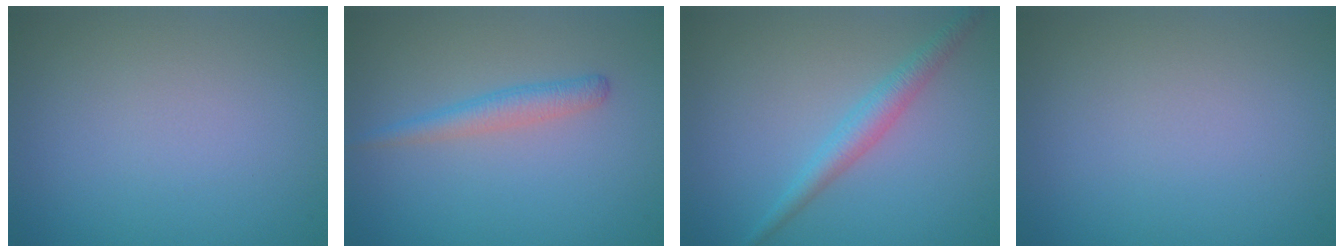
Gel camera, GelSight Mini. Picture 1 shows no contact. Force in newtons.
{"total": 1.9, "press": 1.9, "slide": 0.1}
{"total": 2.4, "press": 2.3, "slide": 0.2}
{"total": 0.0}